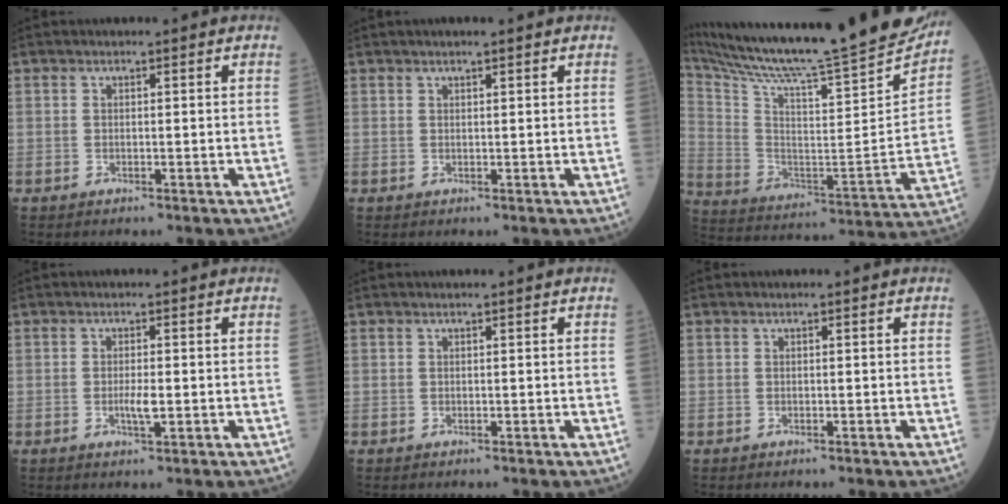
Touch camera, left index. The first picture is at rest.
{"total": 1.6, "force": [1.2, 0.0, 1.0], "torque": [-0.016, 0.013, 0.021]}
{"total": 32.9, "force": [29.7, 2.1, 13.9], "torque": [-0.257, -0.104, 0.421]}
{"total": 2.2, "force": [-0.4, 0.3, 2.2], "torque": [-0.046, -0.002, -0.005]}
{"total": 0.0}
{"total": 0.0}